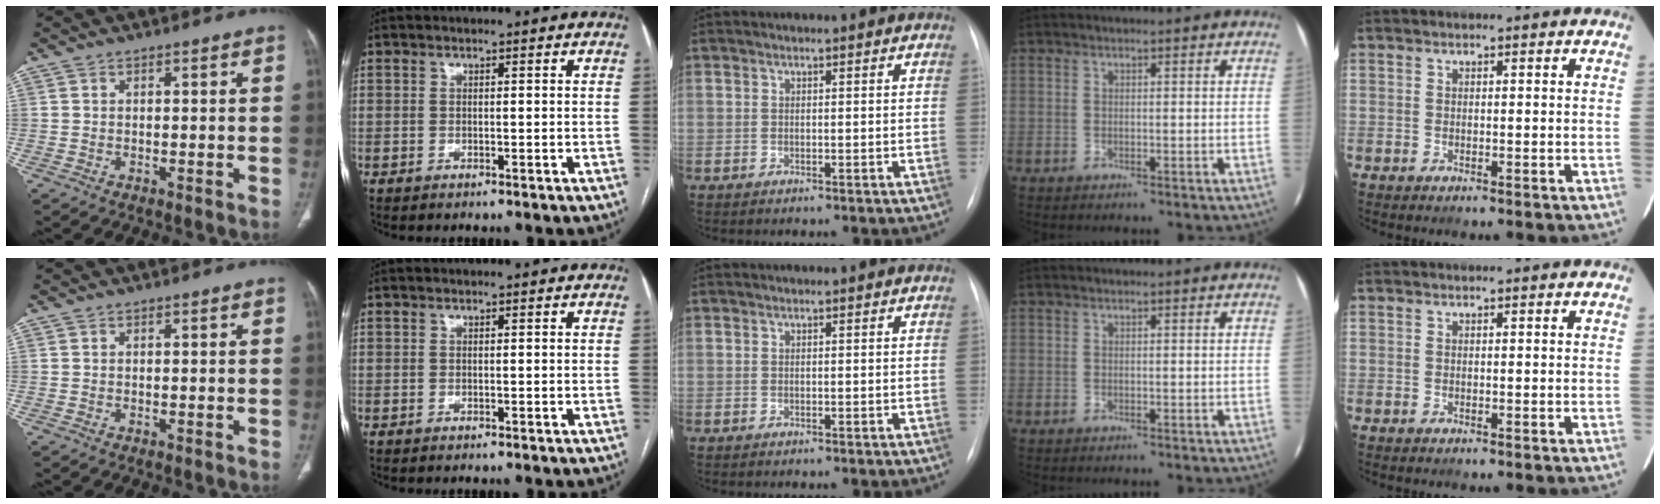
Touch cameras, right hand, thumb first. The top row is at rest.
{}